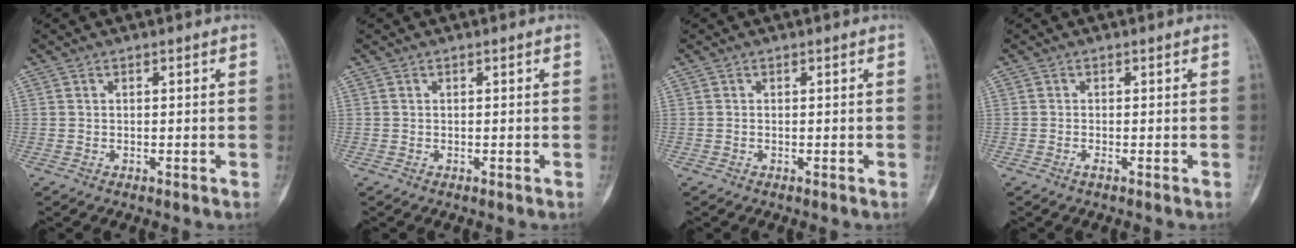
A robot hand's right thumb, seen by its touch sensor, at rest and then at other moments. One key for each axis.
{"total": 0.0}
{"total": 0.0}
{"total": 0.6, "fx": -0.3, "fy": 0.0, "fz": 0.5, "tx": -0.011, "ty": -0.001, "tz": -0.007}